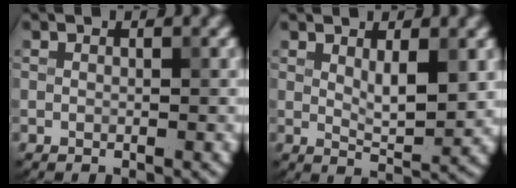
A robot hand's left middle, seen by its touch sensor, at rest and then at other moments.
{"total": 3.4, "force": [1.2, 0.9, 3.1], "torque": [-0.054, -0.009, 0.024]}